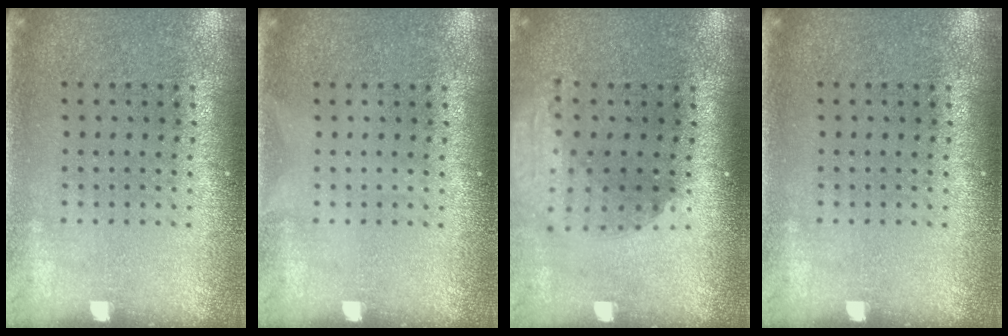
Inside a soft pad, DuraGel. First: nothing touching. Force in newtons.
{"total": 0.0}
{"total": 1.9, "press": 1.5, "slide": 1.2}
{"total": 0.0}